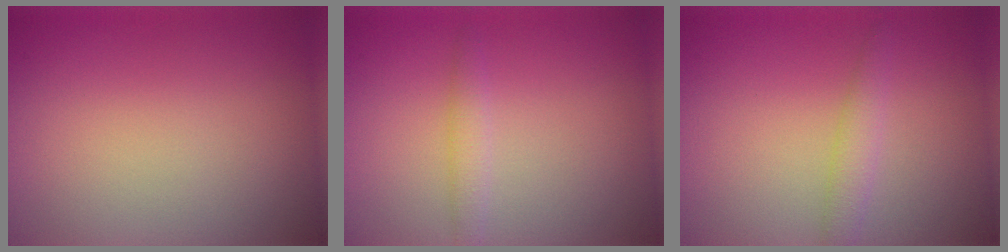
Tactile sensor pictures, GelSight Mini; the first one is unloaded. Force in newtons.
{"total": 1.4, "press": 1.4, "slide": 0.0}
{"total": 1.7, "press": 1.7, "slide": 0.1}